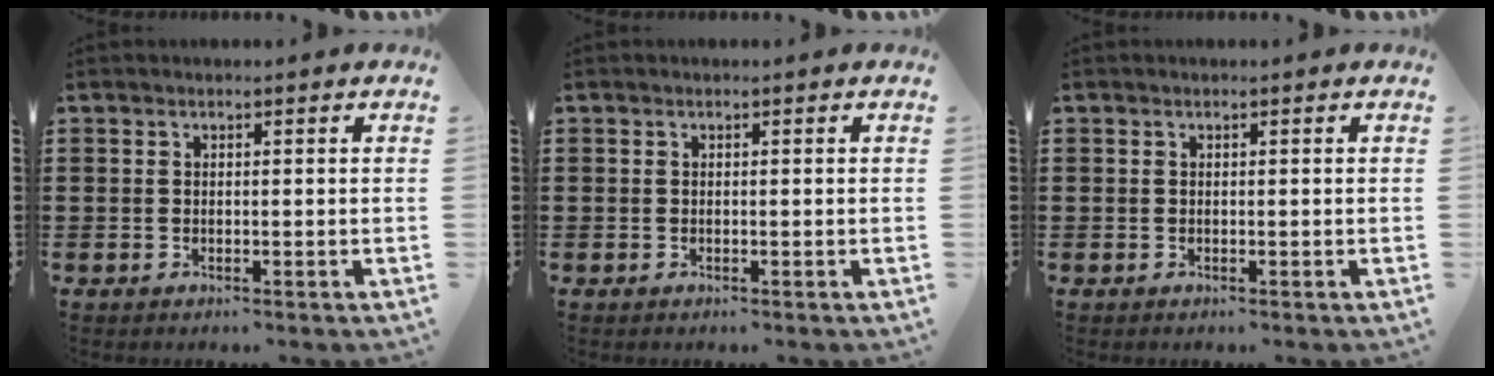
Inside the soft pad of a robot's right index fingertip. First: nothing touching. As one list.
[{"total": 0.0}, {"total": 0.0}]